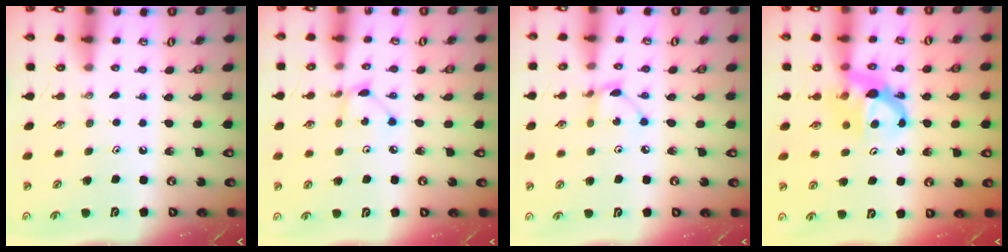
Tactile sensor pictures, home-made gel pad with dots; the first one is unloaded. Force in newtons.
{"total": 2.6, "press": 2.6, "slide": 0.0}
{"total": 2.8, "press": 2.8, "slide": 0.1}
{"total": 7.3, "press": 7.3, "slide": 0.5}